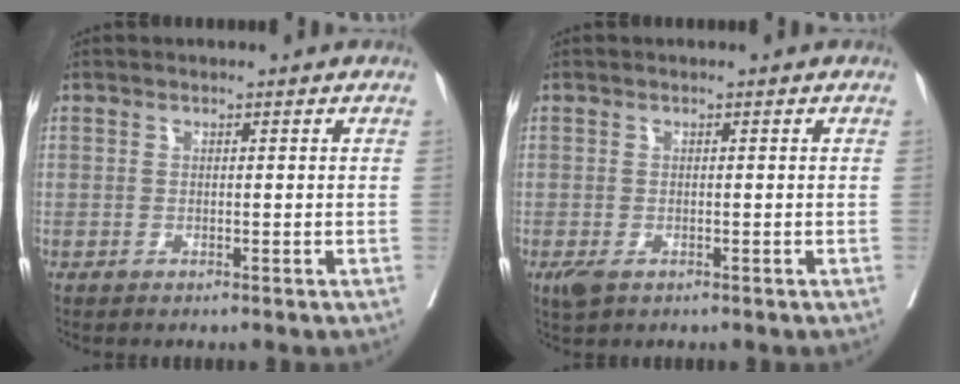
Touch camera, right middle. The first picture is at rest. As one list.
[{"total": 2.4, "force": [-1.2, 1.2, 1.6], "torque": [-0.038, -0.007, -0.015]}]